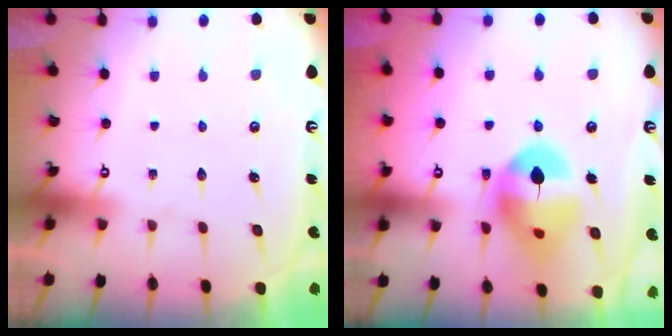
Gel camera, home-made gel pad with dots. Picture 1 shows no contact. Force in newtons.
{"total": 14.5, "press": 14.4, "slide": 1.6}